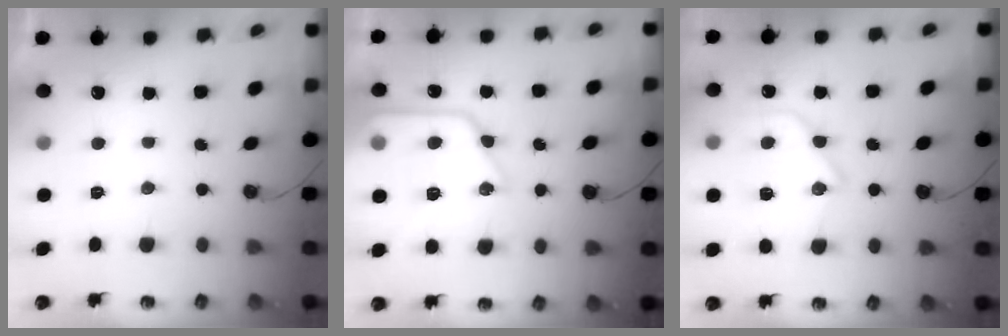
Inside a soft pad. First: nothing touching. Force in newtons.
{"total": 20.4, "press": 20.4, "slide": 1.7}
{"total": 15.8, "press": 15.7, "slide": 1.7}